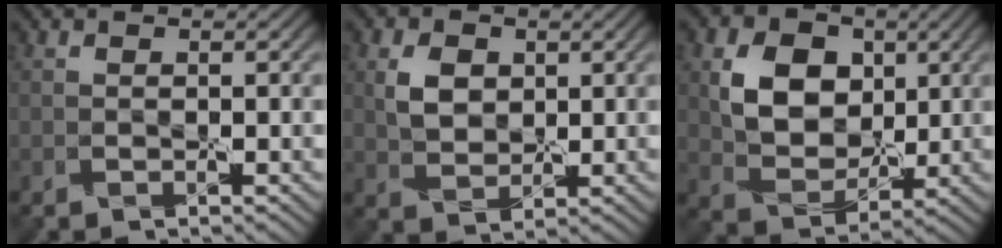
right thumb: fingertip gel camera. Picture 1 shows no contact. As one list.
[{"total": 4.5, "force": [1.3, 3.3, 2.7], "torque": [-0.064, 0.001, 0.025]}, {"total": 8.5, "force": [2.0, 6.4, 5.2], "torque": [-0.115, -0.002, 0.033]}]